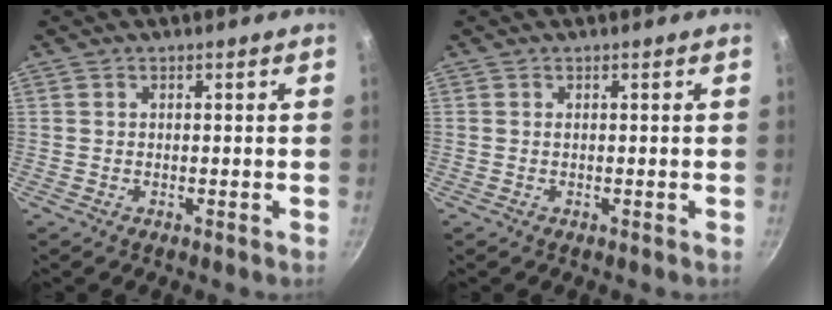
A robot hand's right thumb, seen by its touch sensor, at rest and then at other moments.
{"total": 0.0}